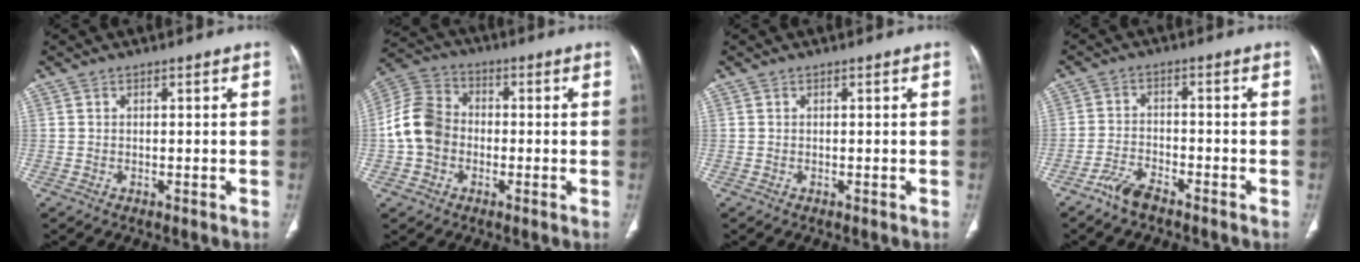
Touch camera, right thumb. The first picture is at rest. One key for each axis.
{"total": 10.5, "fx": -1.3, "fy": 8.6, "fz": 5.8, "tx": -0.106, "ty": 0.032, "tz": -0.036}
{"total": 0.0}
{"total": 4.4, "fx": -3.6, "fy": 1.5, "fz": 2.1, "tx": -0.048, "ty": 0.020, "tz": -0.070}